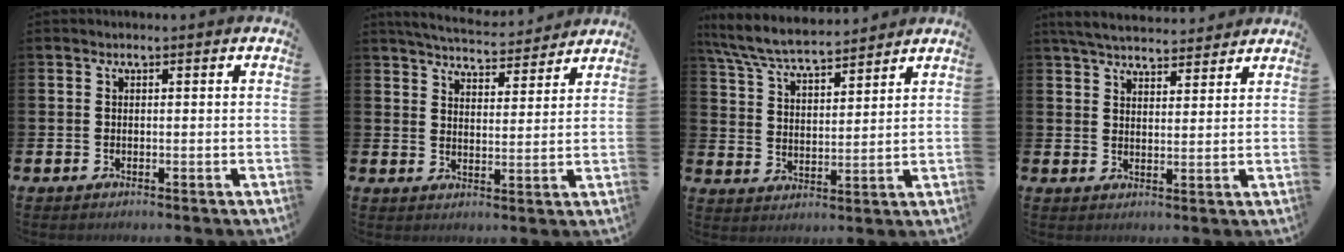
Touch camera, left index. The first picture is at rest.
{"total": 5.3, "force": [5.2, 0.8, 0.5], "torque": [-0.021, -0.035, 0.091]}
{"total": 7.4, "force": [7.0, 0.9, 2.1], "torque": [-0.070, -0.037, 0.125]}
{"total": 5.4, "force": [5.2, 1.0, 1.1], "torque": [-0.033, -0.025, 0.092]}